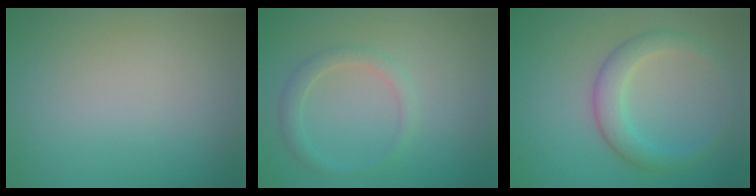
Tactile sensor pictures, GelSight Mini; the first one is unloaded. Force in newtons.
{"total": 1.8, "press": 1.8, "slide": 0.1}
{"total": 3.3, "press": 3.3, "slide": 0.1}